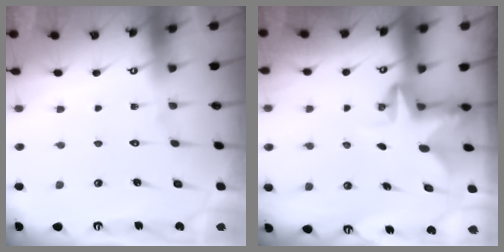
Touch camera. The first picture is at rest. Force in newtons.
{"total": 2.5, "press": 2.5, "slide": 0.5}